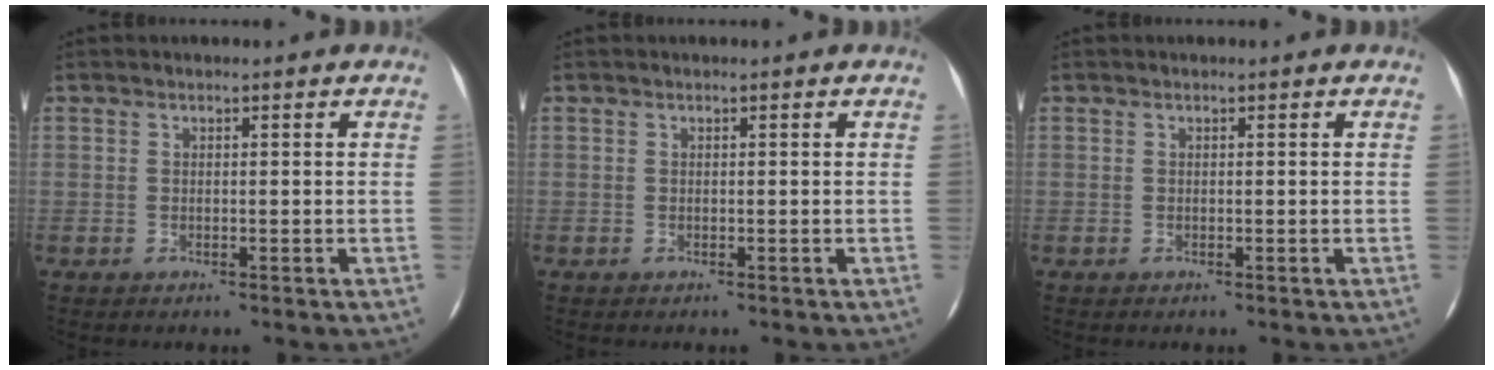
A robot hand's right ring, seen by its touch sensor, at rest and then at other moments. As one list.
[{"total": 0.0}, {"total": 0.0}]